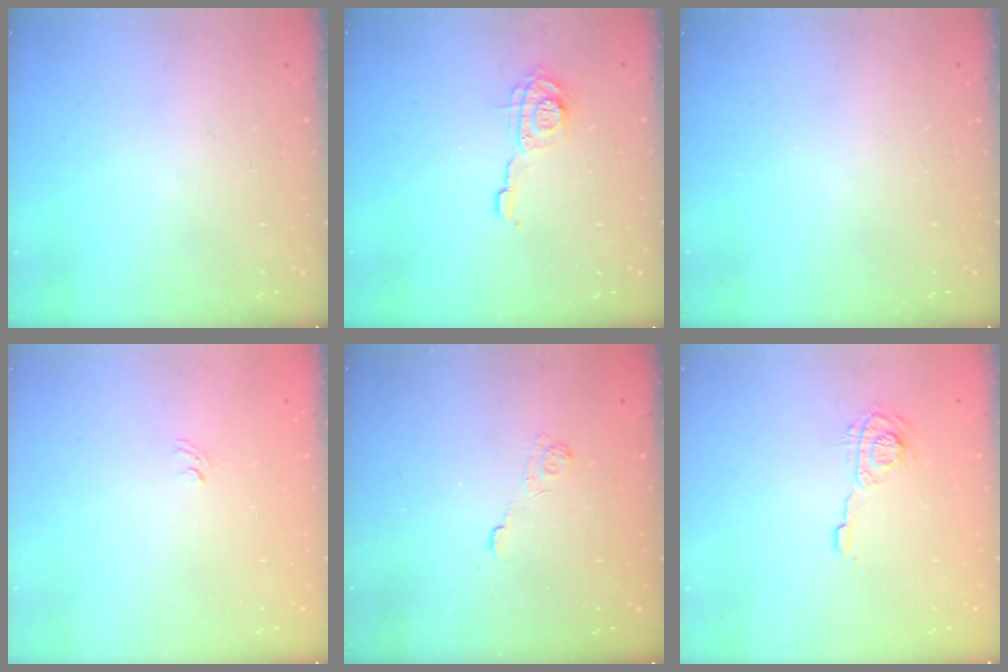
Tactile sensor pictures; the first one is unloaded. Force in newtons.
{"total": 9.2, "press": 9.1, "slide": 0.5}
{"total": 0.0}
{"total": 1.6, "press": 1.2, "slide": 1.0}
{"total": 2.7, "press": 2.3, "slide": 1.4}
{"total": 8.7, "press": 8.7, "slide": 0.6}